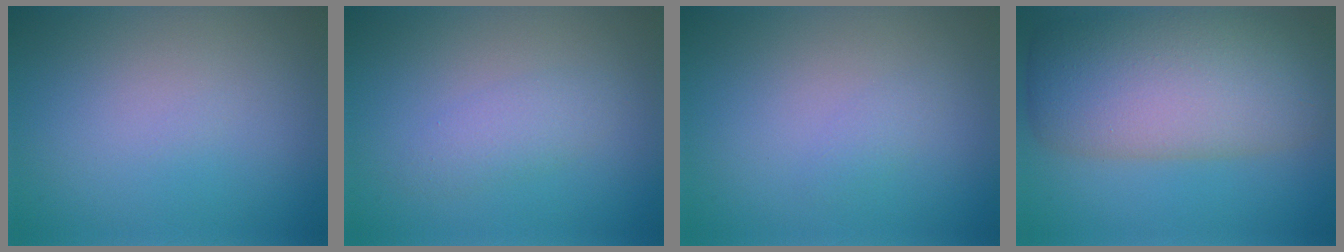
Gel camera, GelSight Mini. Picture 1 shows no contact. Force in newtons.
{"total": 1.9, "press": 1.9, "slide": 0.1}
{"total": 0.8, "press": 0.8, "slide": 0.0}
{"total": 10.8, "press": 10.8, "slide": 0.4}